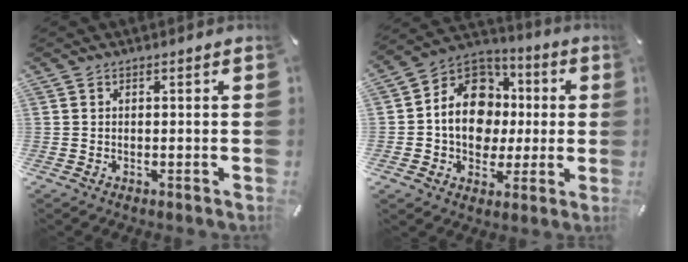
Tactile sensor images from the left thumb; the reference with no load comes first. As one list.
[{"total": 14.8, "force": [-0.5, 12.4, 8.0], "torque": [-0.155, 0.005, -0.007]}]